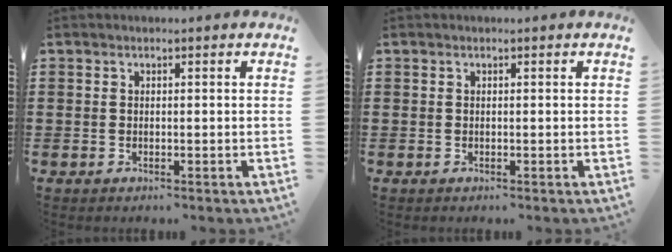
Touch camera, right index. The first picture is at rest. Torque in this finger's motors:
{"motor_torque": [1.07, 1.07, 0.00, 0.00]}